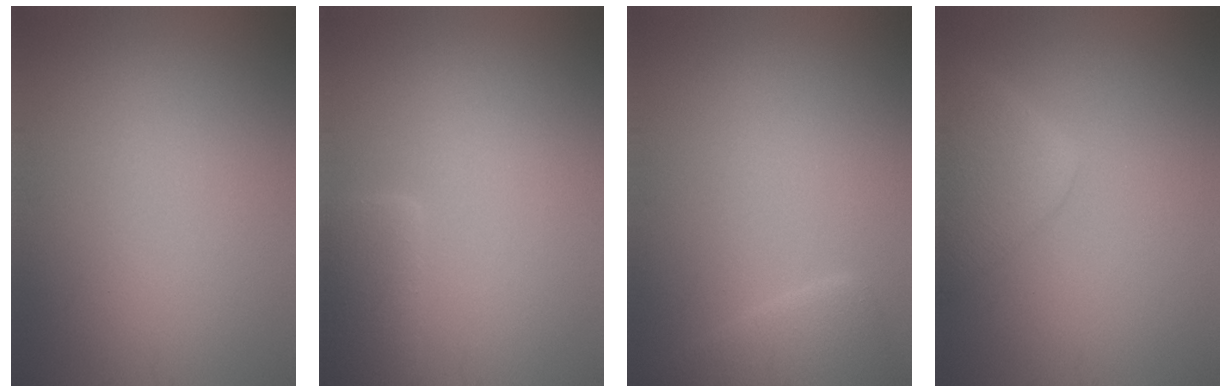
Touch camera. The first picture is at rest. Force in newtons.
{"total": 3.0, "press": 3.0, "slide": 0.3}
{"total": 2.6, "press": 2.6, "slide": 0.3}
{"total": 3.8, "press": 3.8, "slide": 0.3}